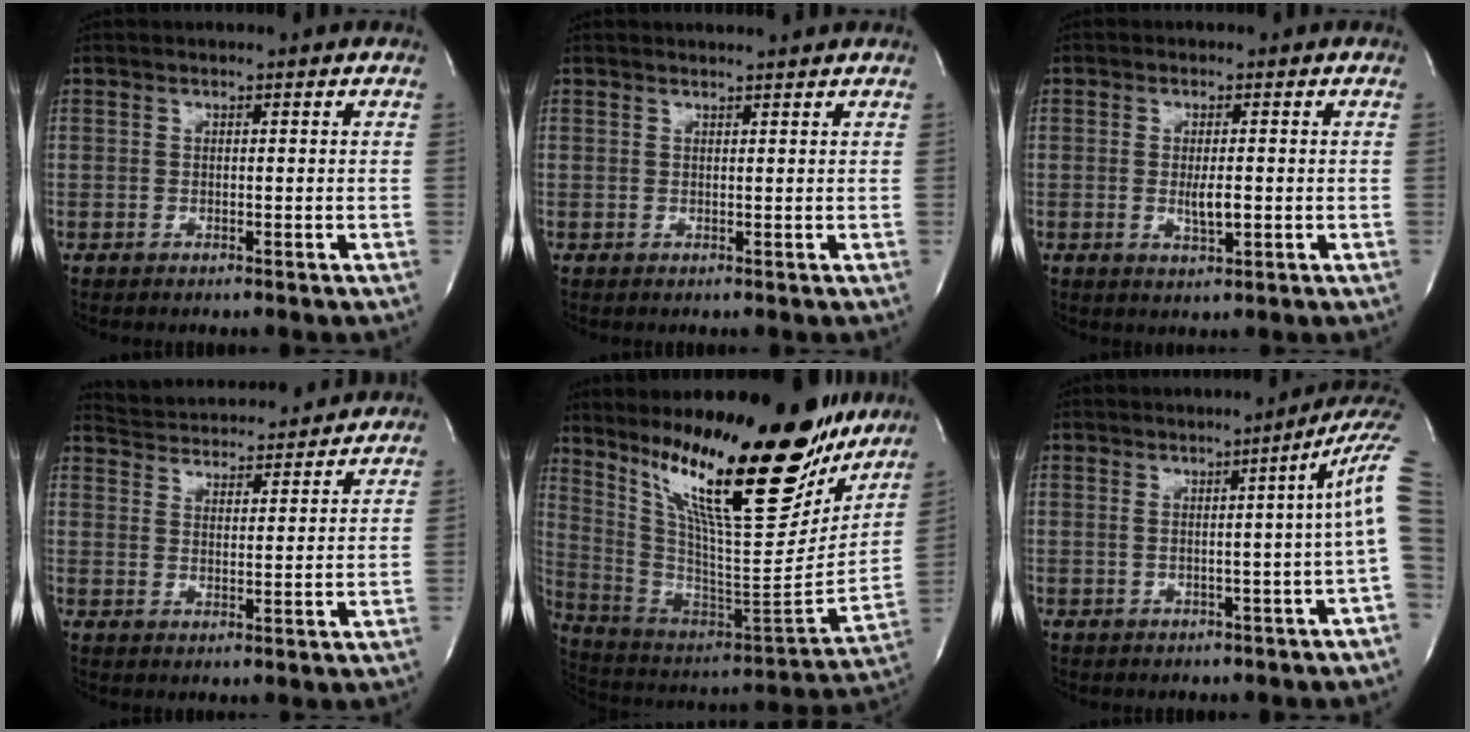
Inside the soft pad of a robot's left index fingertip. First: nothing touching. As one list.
[{"total": 2.0, "force": [2.0, -0.4, 0.2], "torque": [-0.012, -0.001, 0.026]}, {"total": 3.2, "force": [-0.4, 0.7, 3.1], "torque": [-0.058, -0.004, -0.004]}, {"total": 13.4, "force": [13.0, 2.0, 2.7], "torque": [-0.049, 0.021, 0.188]}, {"total": 27.6, "force": [19.9, 5.2, 18.5], "torque": [-0.305, -0.025, 0.319]}, {"total": 7.6, "force": [0.7, -1.8, 7.3], "torque": [-0.072, 0.008, 0.002]}]